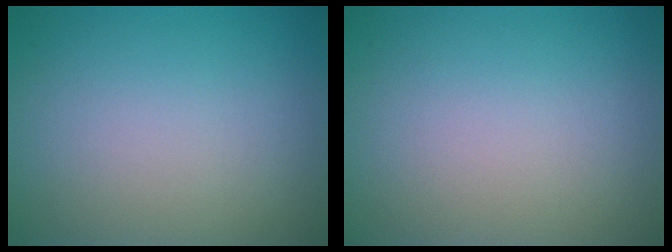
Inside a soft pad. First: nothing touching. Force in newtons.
{"total": 0.0}